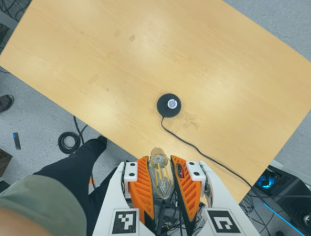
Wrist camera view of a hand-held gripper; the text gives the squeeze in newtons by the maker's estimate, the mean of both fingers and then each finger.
{"total": 19.2, "left": 21.2, "right": 17.2}